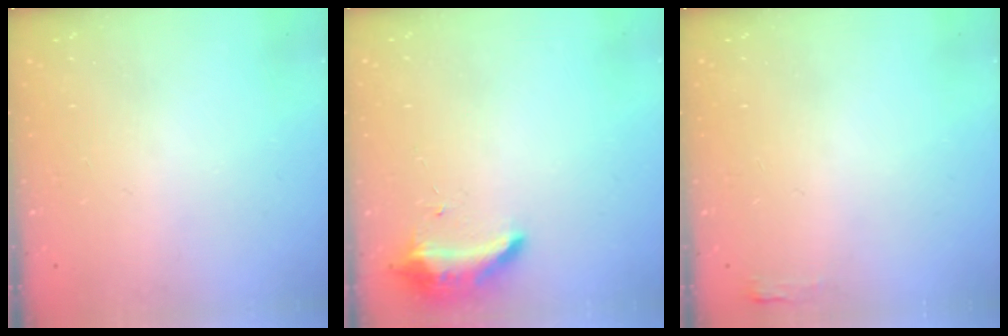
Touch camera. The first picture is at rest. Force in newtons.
{"total": 8.3, "press": 8.3, "slide": 0.2}
{"total": 2.7, "press": 2.6, "slide": 0.8}